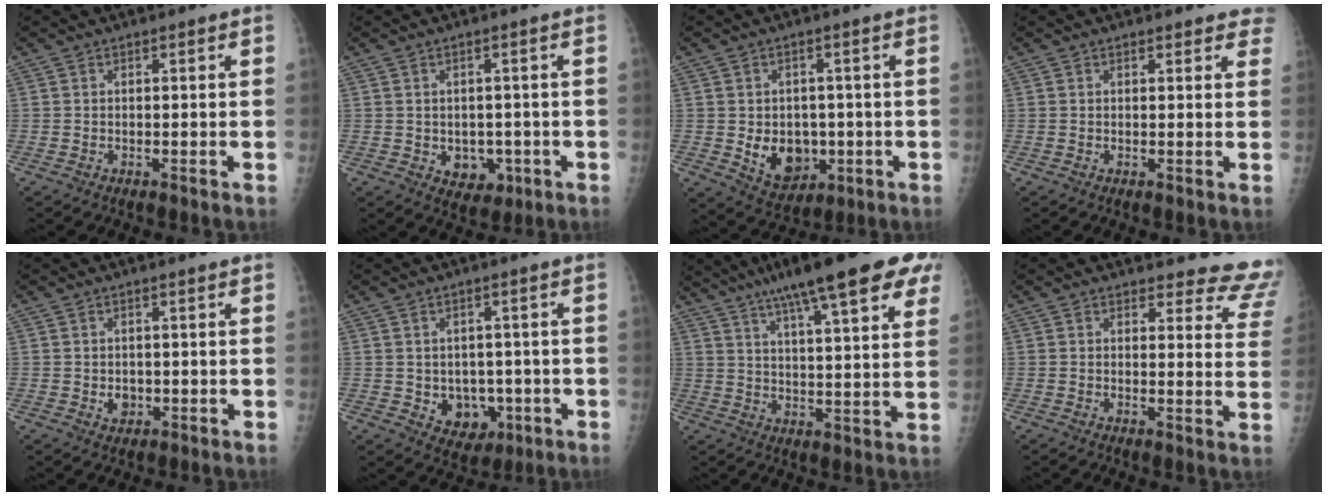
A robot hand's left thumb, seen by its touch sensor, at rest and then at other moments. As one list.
[{"total": 5.1, "force": [-1.1, 4.0, 2.8], "torque": [-0.014, 0.000, -0.001]}, {"total": 8.8, "force": [-1.3, 6.8, 5.4], "torque": [-0.048, -0.005, -0.002]}, {"total": 4.2, "force": [3.8, 1.6, 0.7], "torque": [0.028, -0.014, 0.025]}, {"total": 2.1, "force": [-0.1, 1.8, 1.2], "torque": [-0.010, -0.001, 0.005]}, {"total": 6.9, "force": [-1.3, 5.7, 3.7], "torque": [-0.020, 0.003, -0.002]}, {"total": 23.9, "force": [15.1, 4.8, 18.0], "torque": [-0.258, -0.012, 0.207]}, {"total": 11.8, "force": [11.4, 3.0, 0.3], "torque": [0.050, -0.105, 0.091]}]